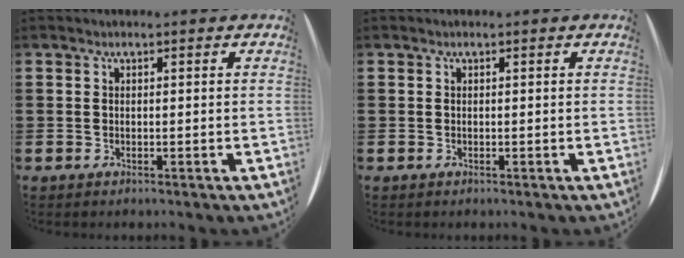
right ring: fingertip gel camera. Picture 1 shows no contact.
{"total": 0.0}